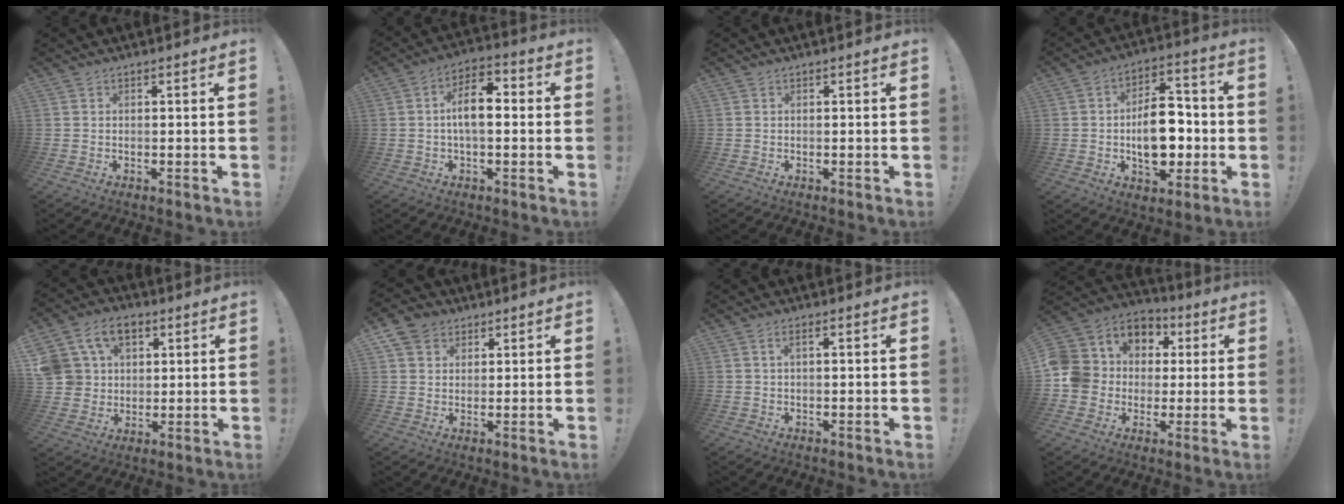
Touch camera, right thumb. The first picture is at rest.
{"total": 9.9, "force": [0.2, 4.9, 8.5], "torque": [-0.134, 0.005, 0.004]}
{"total": 0.0}
{"total": 15.3, "force": [-2.0, 10.2, 11.2], "torque": [-0.159, 0.015, -0.033]}
{"total": 14.6, "force": [6.3, 11.3, 6.8], "torque": [-0.108, -0.020, 0.125]}
{"total": 6.6, "force": [3.4, 5.3, 2.0], "torque": [-0.037, -0.009, 0.071]}
{"total": 1.8, "force": [0.3, 0.4, 1.7], "torque": [-0.033, 0.004, 0.003]}
{"total": 11.5, "force": [0.2, 10.9, 3.7], "torque": [-0.071, -0.004, 0.017]}